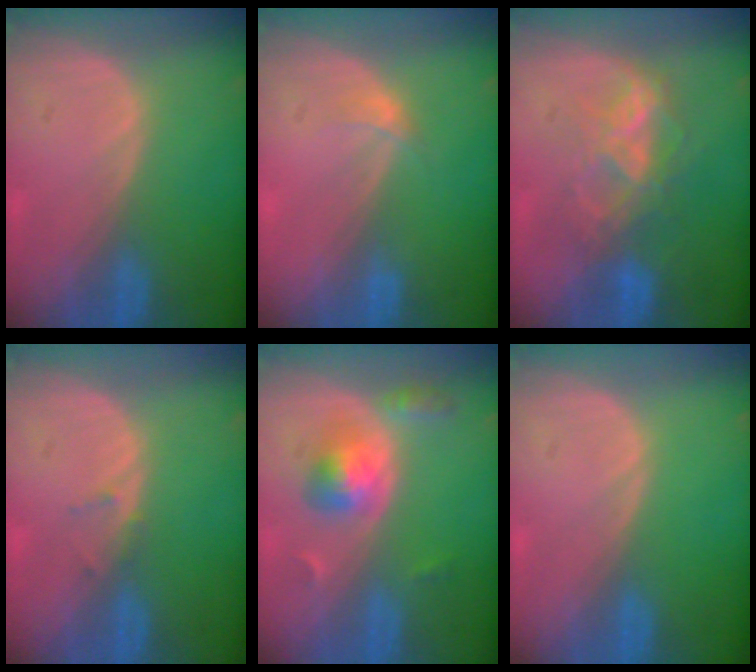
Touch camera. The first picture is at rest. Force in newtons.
{"total": 1.2, "press": 1.2, "slide": 0.1}
{"total": 6.6, "press": 6.5, "slide": 1.3}
{"total": 1.1, "press": 0.8, "slide": 0.7}
{"total": 5.1, "press": 4.9, "slide": 1.4}
{"total": 0.0}